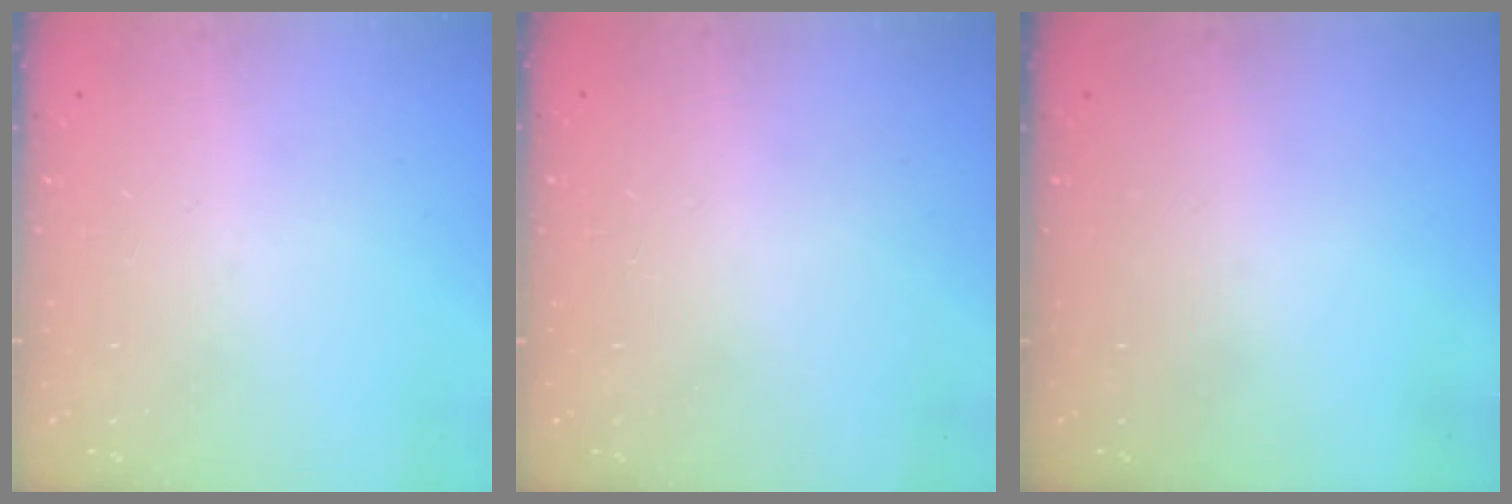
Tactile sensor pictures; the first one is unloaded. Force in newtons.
{"total": 2.6, "press": 2.6, "slide": 0.2}
{"total": 0.0}